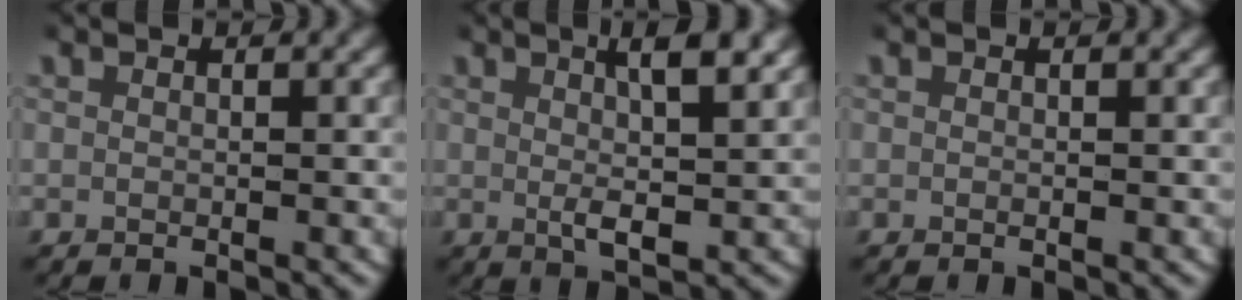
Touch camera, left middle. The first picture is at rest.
{"total": 4.6, "force": [1.4, 1.1, 4.2], "torque": [-0.066, 0.001, 0.030]}
{"total": 0.0}